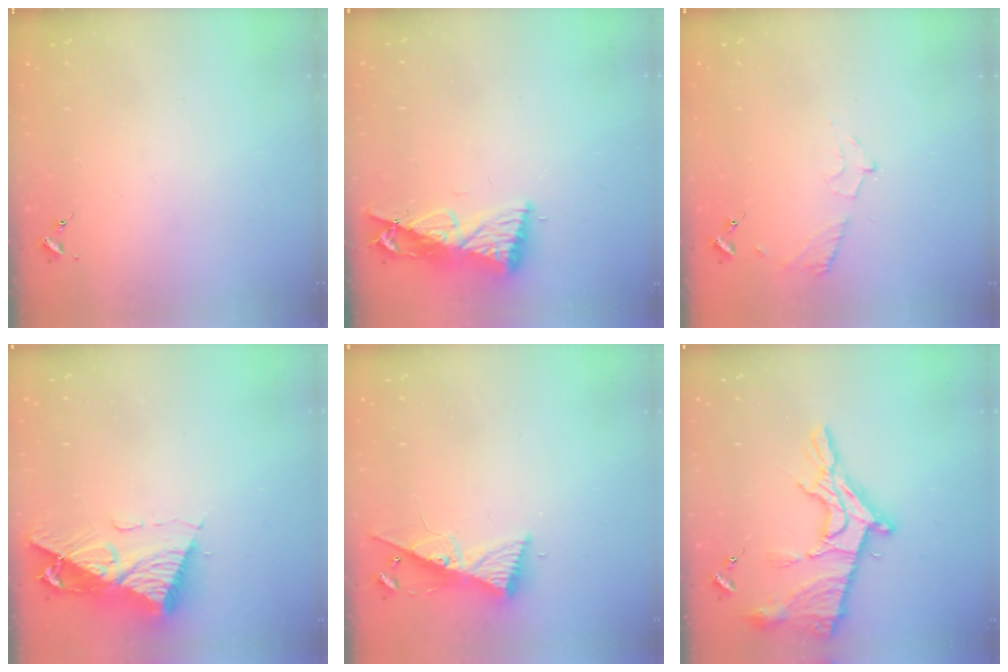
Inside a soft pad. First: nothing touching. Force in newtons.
{"total": 9.9, "press": 9.8, "slide": 1.0}
{"total": 5.4, "press": 5.4, "slide": 0.6}
{"total": 11.4, "press": 11.3, "slide": 1.2}
{"total": 9.0, "press": 9.0, "slide": 0.7}
{"total": 18.7, "press": 18.6, "slide": 1.6}